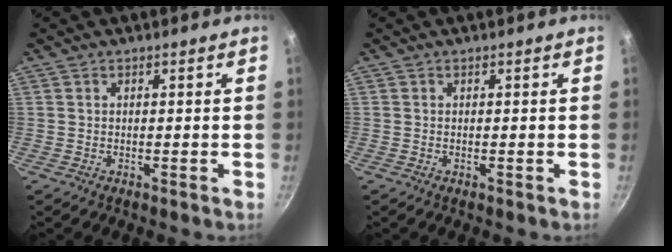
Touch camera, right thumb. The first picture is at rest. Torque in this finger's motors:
{"motor_torque": [-0.38, -0.11, -0.17, -0.14, 0.04]}